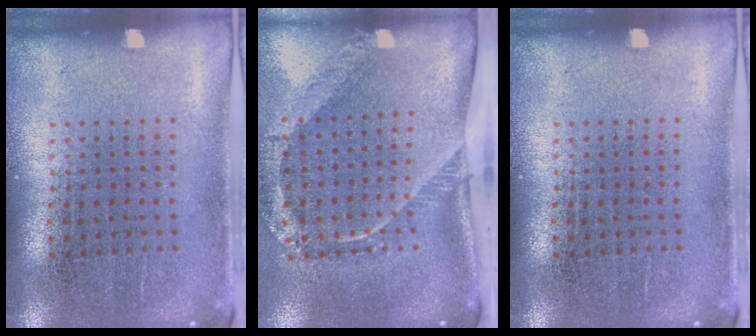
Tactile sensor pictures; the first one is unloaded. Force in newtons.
{"total": 2.6, "press": 1.7, "slide": 1.9}
{"total": 0.0}